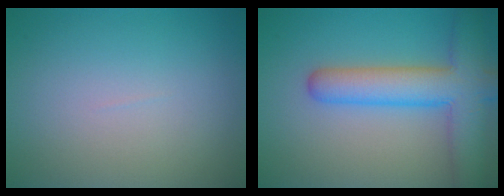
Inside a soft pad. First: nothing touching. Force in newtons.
{"total": 7.4, "press": 7.4, "slide": 0.4}